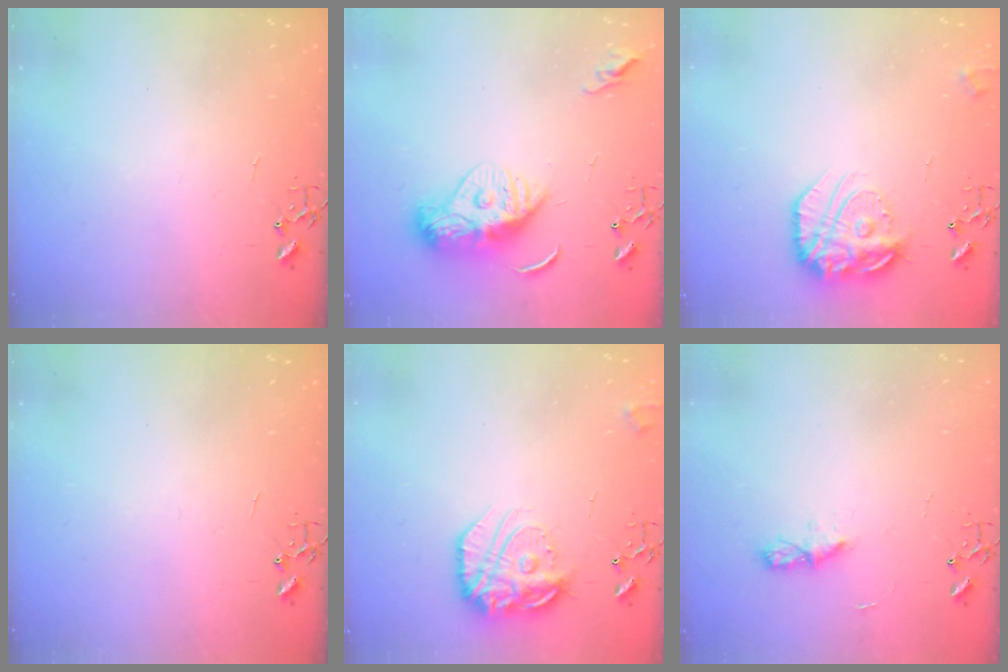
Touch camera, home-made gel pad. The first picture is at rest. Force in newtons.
{"total": 11.6, "press": 11.6, "slide": 0.9}
{"total": 17.4, "press": 17.3, "slide": 1.2}
{"total": 0.0}
{"total": 17.4, "press": 17.3, "slide": 1.2}
{"total": 5.1, "press": 5.0, "slide": 0.6}